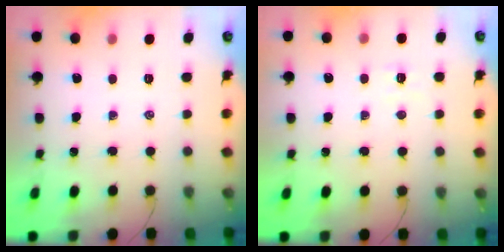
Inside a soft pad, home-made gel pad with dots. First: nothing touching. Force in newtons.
{"total": 2.8, "press": 2.7, "slide": 0.8}